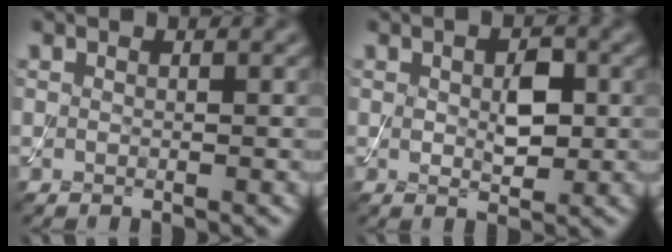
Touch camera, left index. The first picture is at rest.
{"total": 3.1, "force": [0.2, 1.8, 2.6], "torque": [-0.049, -0.005, 0.007]}